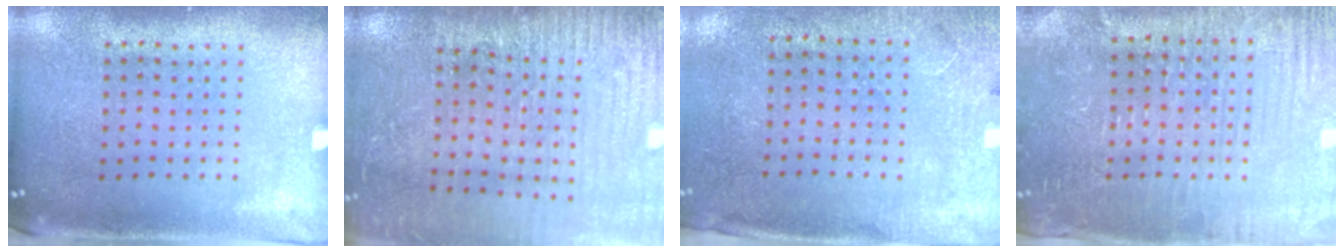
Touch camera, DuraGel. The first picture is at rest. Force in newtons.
{"total": 2.9, "press": 2.9, "slide": 0.6}
{"total": 2.6, "press": 2.2, "slide": 1.5}
{"total": 4.0, "press": 3.9, "slide": 0.9}